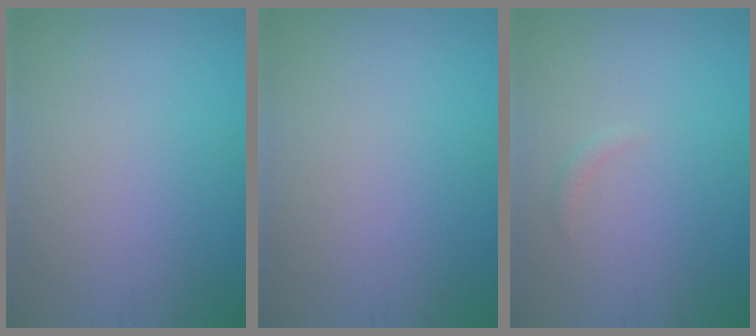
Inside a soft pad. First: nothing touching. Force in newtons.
{"total": 0.0}
{"total": 0.7, "press": 0.7, "slide": 0.1}